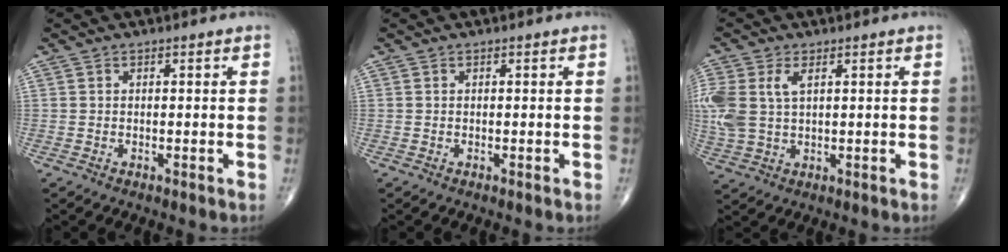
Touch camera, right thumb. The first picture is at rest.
{"total": 0.0}
{"total": 9.8, "force": [2.4, 5.8, 7.6], "torque": [-0.200, 0.010, 0.055]}